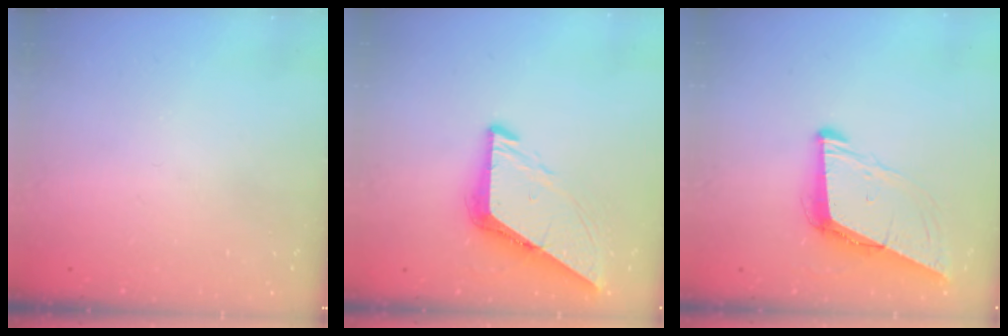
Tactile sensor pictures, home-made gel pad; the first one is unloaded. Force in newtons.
{"total": 8.1, "press": 8.0, "slide": 1.1}
{"total": 8.8, "press": 8.0, "slide": 3.6}